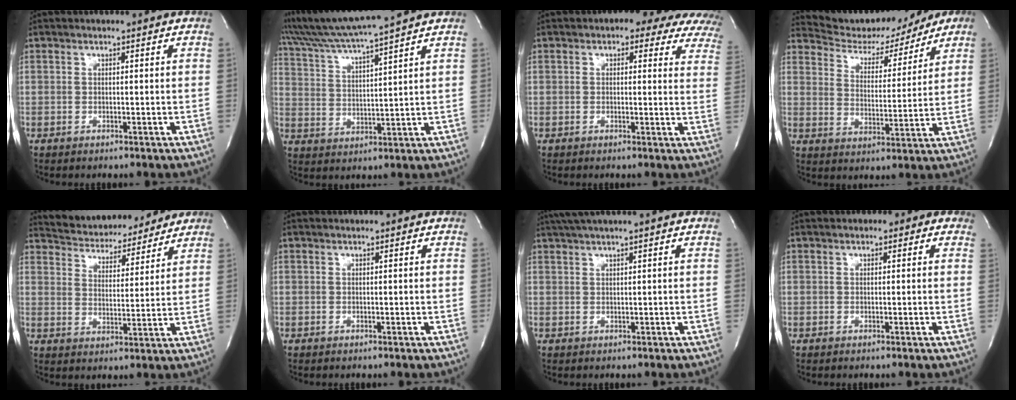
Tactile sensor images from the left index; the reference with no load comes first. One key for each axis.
{"total": 12.0, "fx": 10.5, "fy": -2.0, "fz": 5.4, "tx": -0.107, "ty": 0.010, "tz": 0.183}
{"total": 14.1, "fx": 11.5, "fy": 5.7, "fz": 6.0, "tx": -0.052, "ty": 0.002, "tz": 0.098}
{"total": 14.6, "fx": 13.2, "fy": 4.7, "fz": 4.1, "tx": -0.053, "ty": 0.005, "tz": 0.184}
{"total": 14.4, "fx": 13.3, "fy": 4.3, "fz": 3.4, "tx": -0.049, "ty": 0.011, "tz": 0.195}
{"total": 0.0}
{"total": 3.3, "fx": 2.4, "fy": -1.0, "fz": 1.9, "tx": -0.039, "ty": 0.017, "tz": 0.050}
{"total": 1.3, "fx": 0.3, "fy": 1.1, "fz": 0.6, "tx": -0.004, "ty": 0.008, "tz": -0.004}